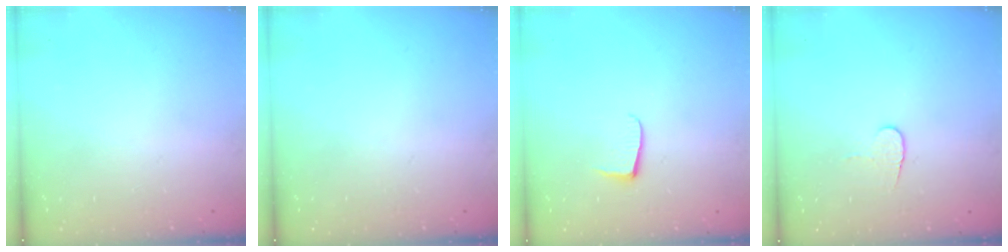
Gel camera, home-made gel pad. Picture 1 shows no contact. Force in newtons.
{"total": 0.0}
{"total": 5.4, "press": 5.3, "slide": 0.5}
{"total": 5.3, "press": 5.3, "slide": 0.5}